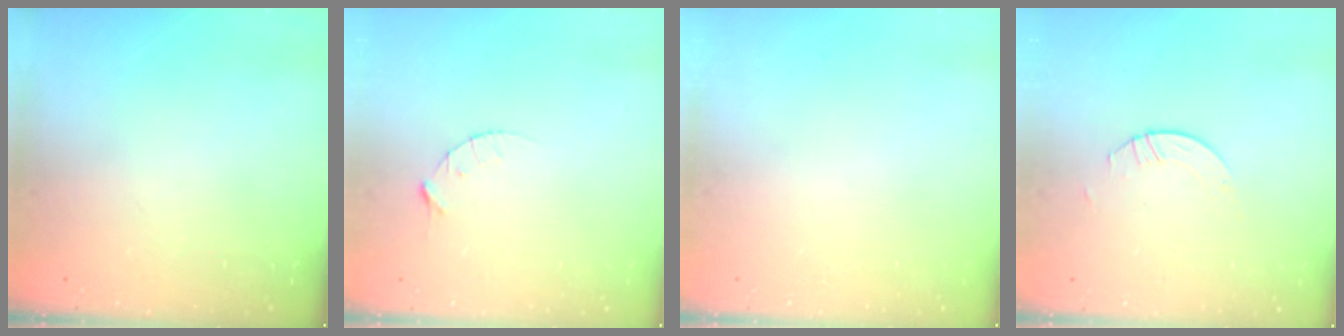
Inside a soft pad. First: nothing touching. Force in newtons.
{"total": 3.1, "press": 3.1, "slide": 0.4}
{"total": 0.0}
{"total": 1.1, "press": 1.1, "slide": 0.1}